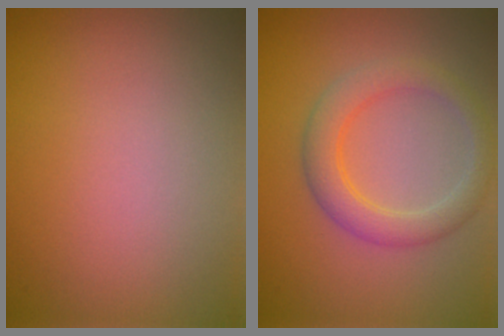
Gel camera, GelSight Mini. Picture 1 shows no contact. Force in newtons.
{"total": 3.6, "press": 3.6, "slide": 0.1}